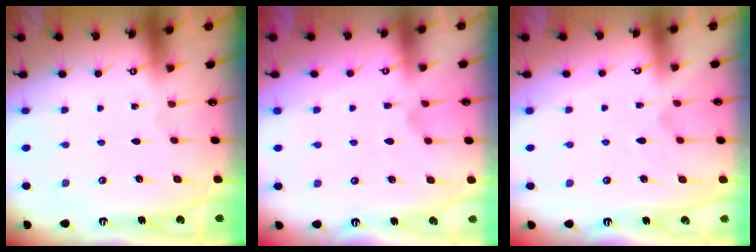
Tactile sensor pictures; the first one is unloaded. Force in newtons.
{"total": 3.8, "press": 3.7, "slide": 1.0}
{"total": 2.4, "press": 2.2, "slide": 1.1}